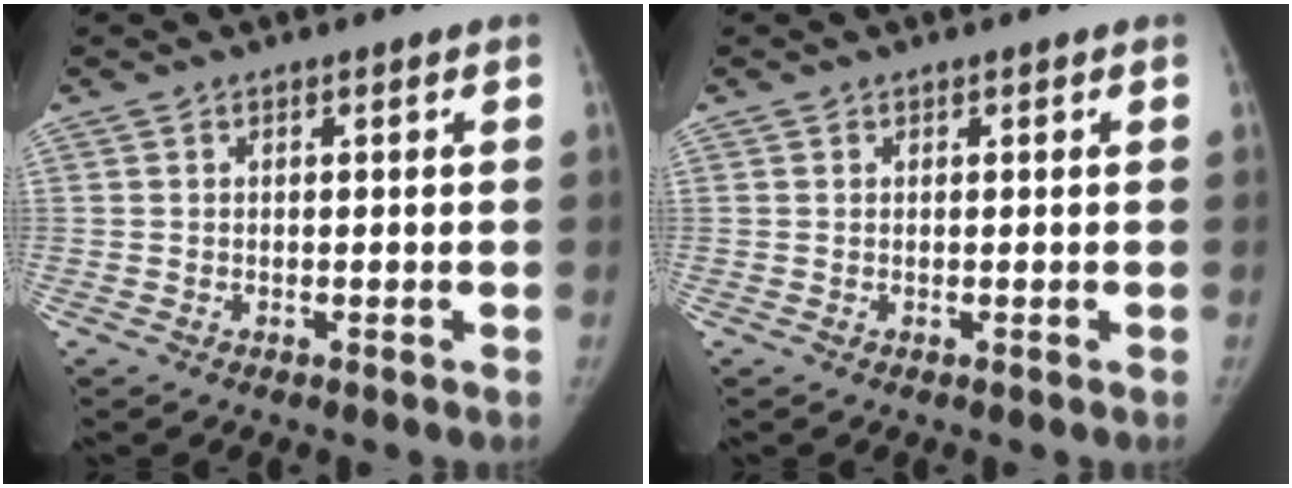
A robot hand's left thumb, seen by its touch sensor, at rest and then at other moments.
{"total": 0.0}